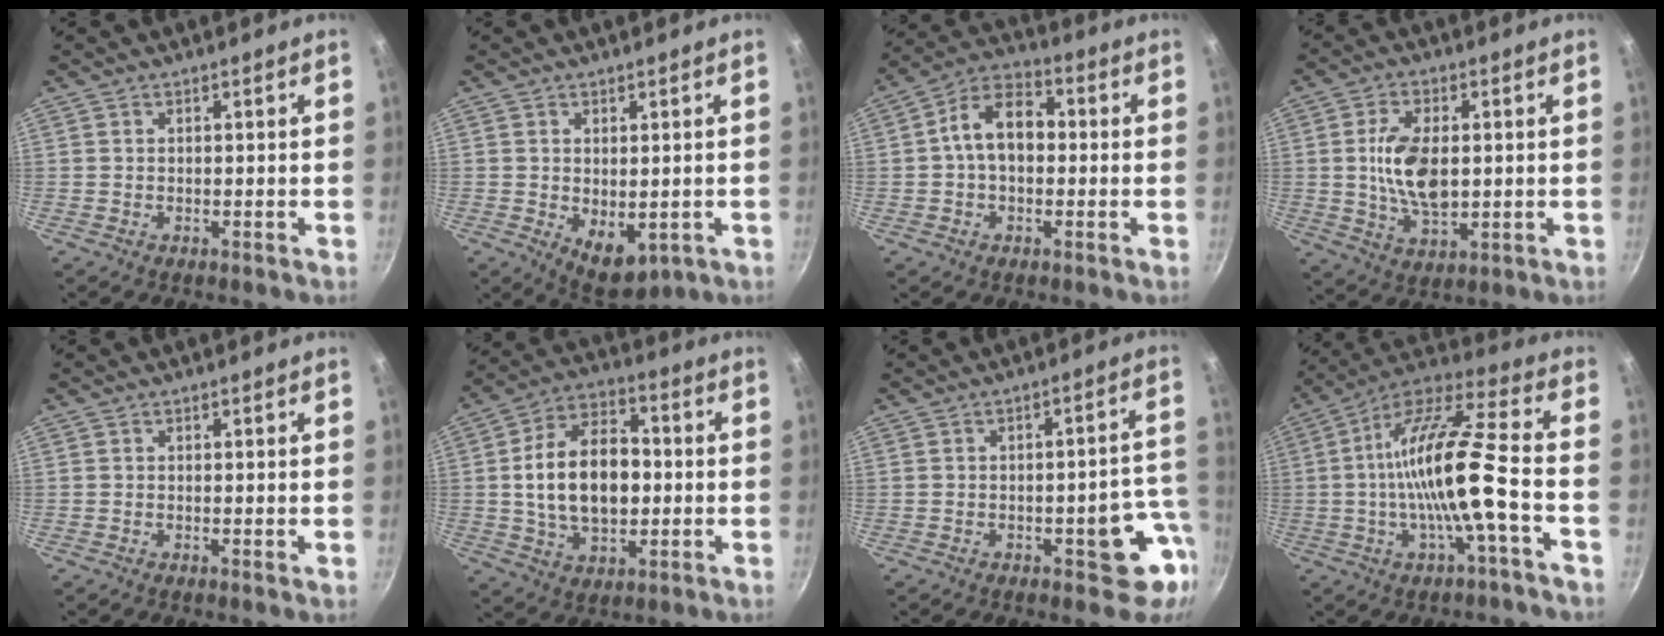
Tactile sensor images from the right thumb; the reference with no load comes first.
{"total": 6.9, "force": [-0.7, 4.1, 5.5], "torque": [-0.065, -0.014, 0.007]}
{"total": 10.6, "force": [0.4, 7.0, 7.9], "torque": [-0.104, 0.034, -0.010]}
{"total": 11.4, "force": [0.7, 6.3, 9.4], "torque": [-0.163, -0.004, 0.016]}
{"total": 0.0}
{"total": 17.3, "force": [0.1, 11.0, 13.3], "torque": [-0.200, 0.023, -0.002]}
{"total": 10.6, "force": [-3.4, 4.7, 8.9], "torque": [-0.052, 0.031, -0.039]}
{"total": 17.3, "force": [-3.2, 2.9, 16.8], "torque": [-0.300, 0.030, -0.068]}